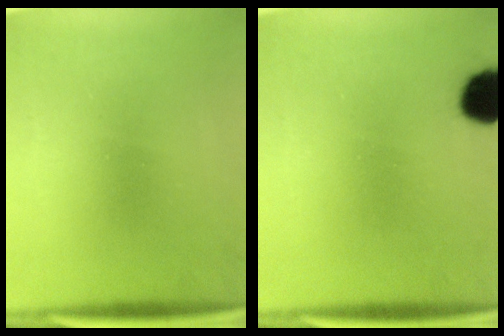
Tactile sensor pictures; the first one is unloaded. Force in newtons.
{"total": 8.6}